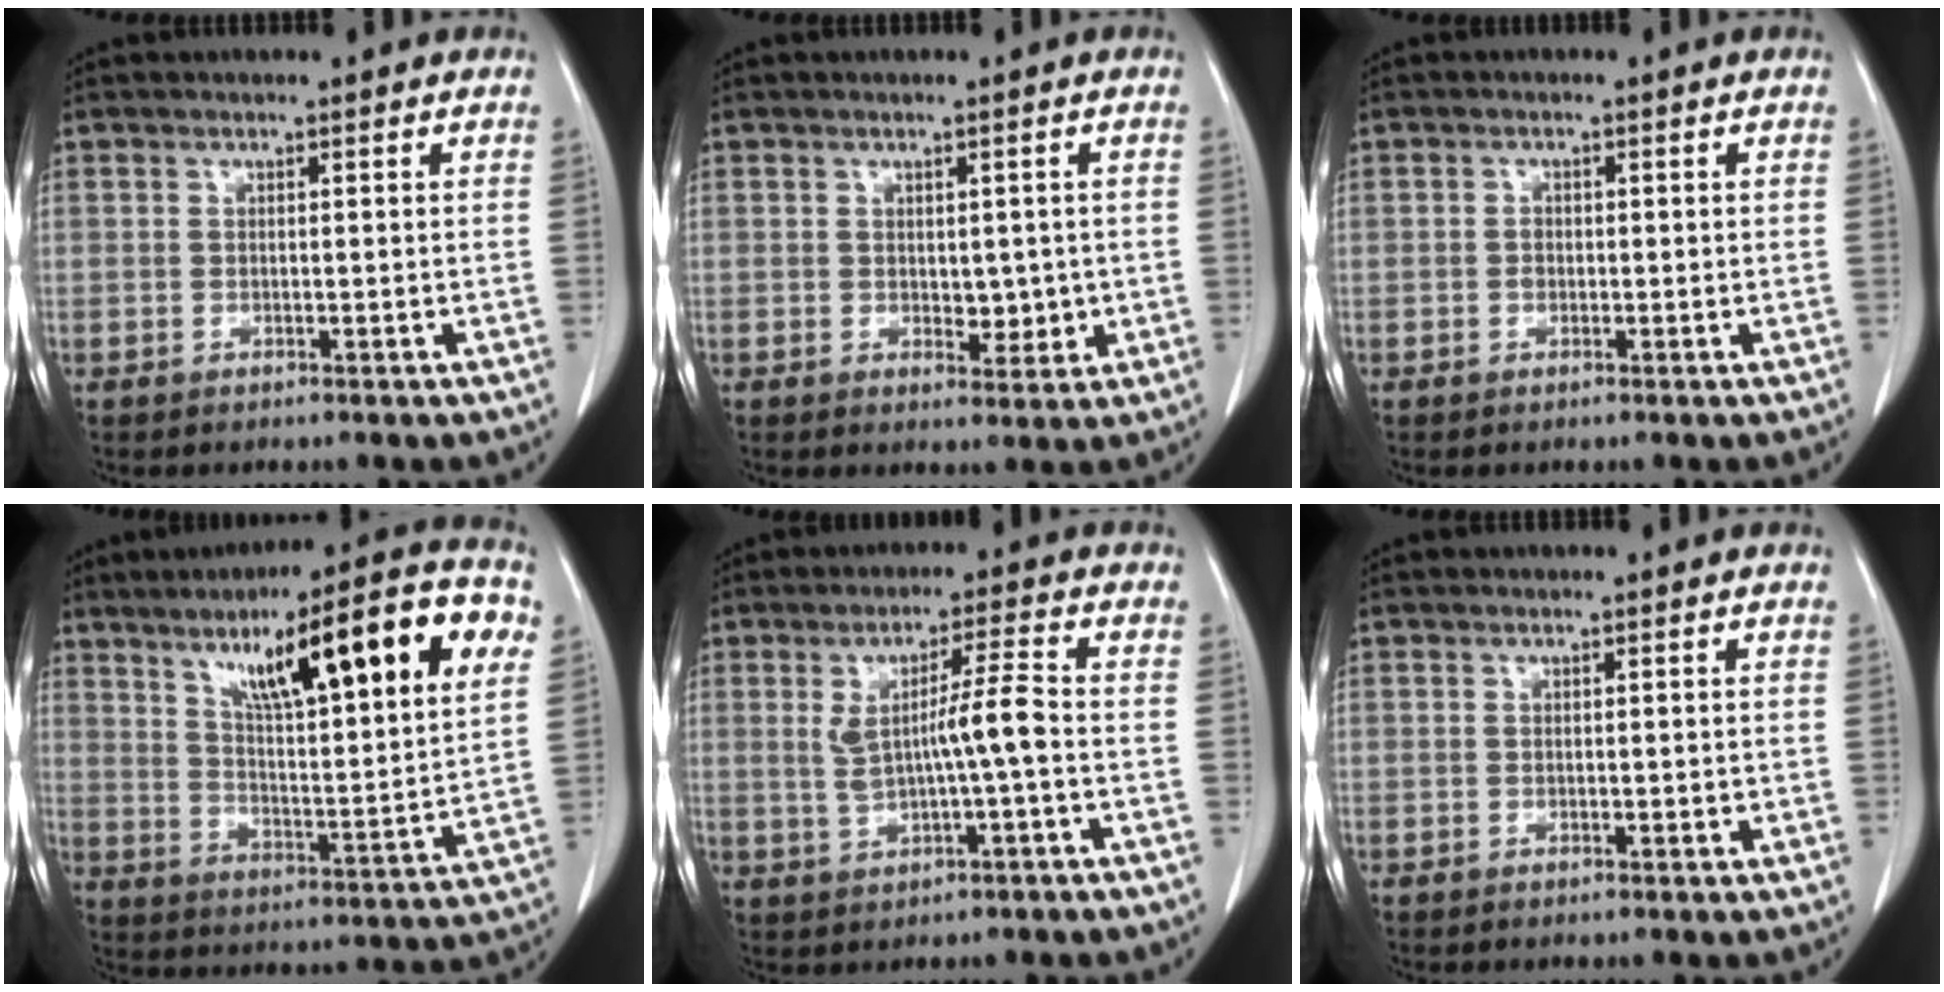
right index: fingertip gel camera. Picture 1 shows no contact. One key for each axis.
{"total": 3.4, "fx": -0.1, "fy": 1.9, "fz": 2.8, "tx": -0.032, "ty": -0.005, "tz": 0.007}
{"total": 1.0, "fx": -0.2, "fy": 0.8, "fz": 0.6, "tx": -0.010, "ty": 0.003, "tz": -0.005}
{"total": 23.1, "fx": 10.5, "fy": 2.8, "fz": 20.4, "tx": -0.308, "ty": 0.027, "tz": 0.159}
{"total": 6.5, "fx": -0.1, "fy": -0.1, "fz": 6.5, "tx": -0.115, "ty": 0.004, "tz": 0.003}
{"total": 0.6, "fx": -0.1, "fy": 0.2, "fz": 0.6, "tx": -0.010, "ty": -0.001, "tz": 0.000}